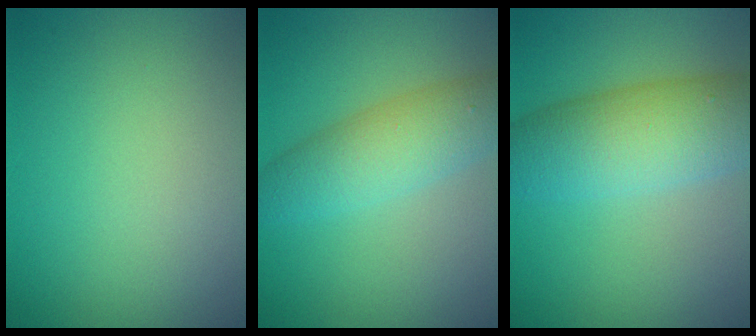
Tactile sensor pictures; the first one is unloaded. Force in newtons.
{"total": 4.9, "press": 4.9, "slide": 0.1}
{"total": 7.5, "press": 7.5, "slide": 0.2}